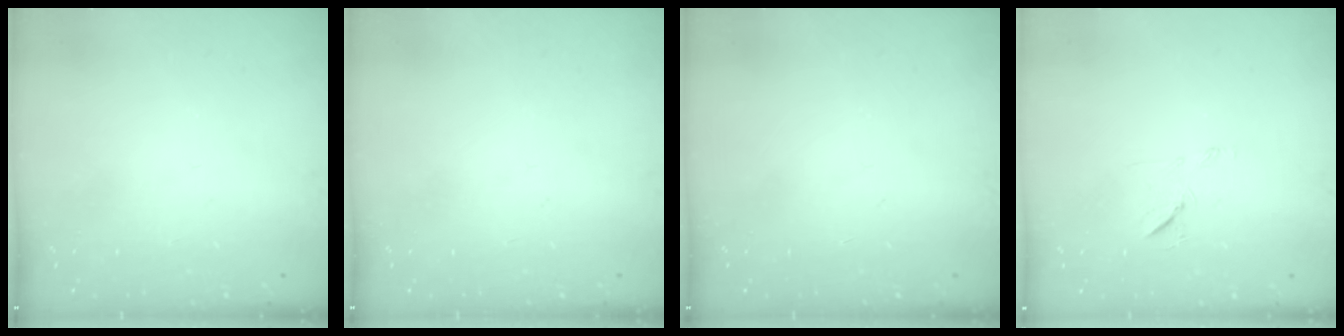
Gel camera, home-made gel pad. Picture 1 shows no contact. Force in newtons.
{"total": 0.0}
{"total": 0.0}
{"total": 7.2, "press": 7.2, "slide": 0.8}